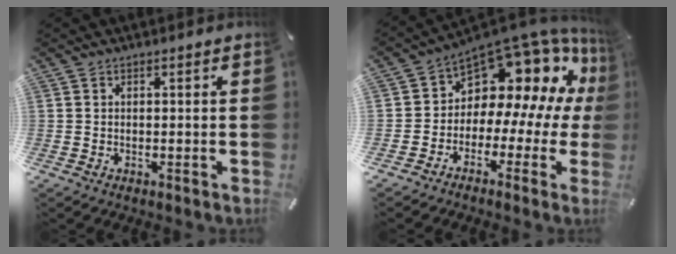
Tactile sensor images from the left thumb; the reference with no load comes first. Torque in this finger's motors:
{"motor_torque": [0.05, 1.48, 0.84, 0.59, 0.07]}